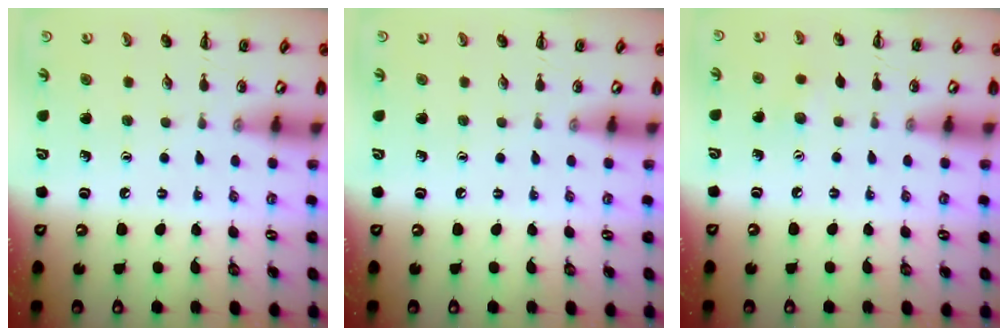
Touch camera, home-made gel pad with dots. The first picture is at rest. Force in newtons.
{"total": 0.0}
{"total": 2.5, "press": 2.4, "slide": 0.6}